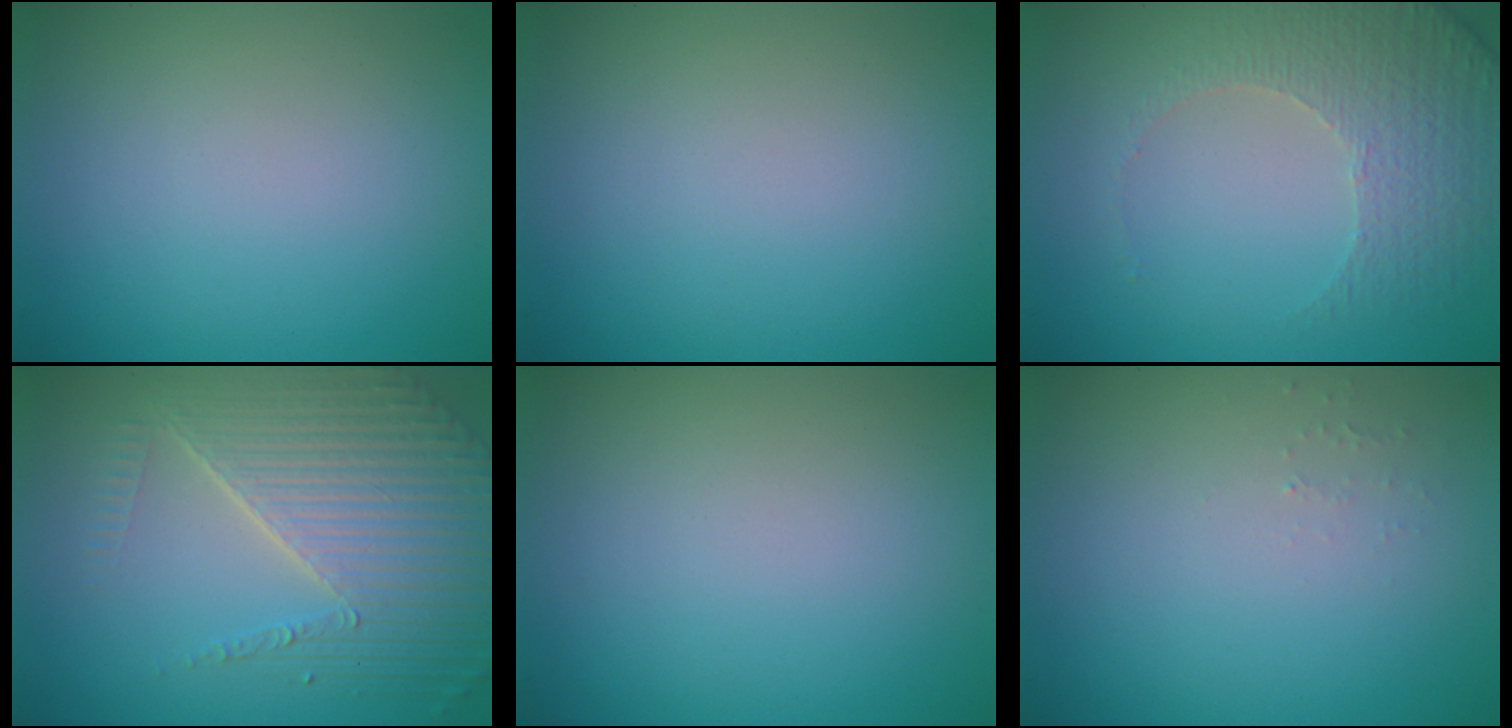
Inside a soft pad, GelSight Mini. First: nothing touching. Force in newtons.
{"total": 0.0}
{"total": 4.9, "press": 3.6, "slide": 3.3}
{"total": 7.0, "press": 5.1, "slide": 4.8}
{"total": 0.0}
{"total": 0.5, "press": 0.5, "slide": 0.1}